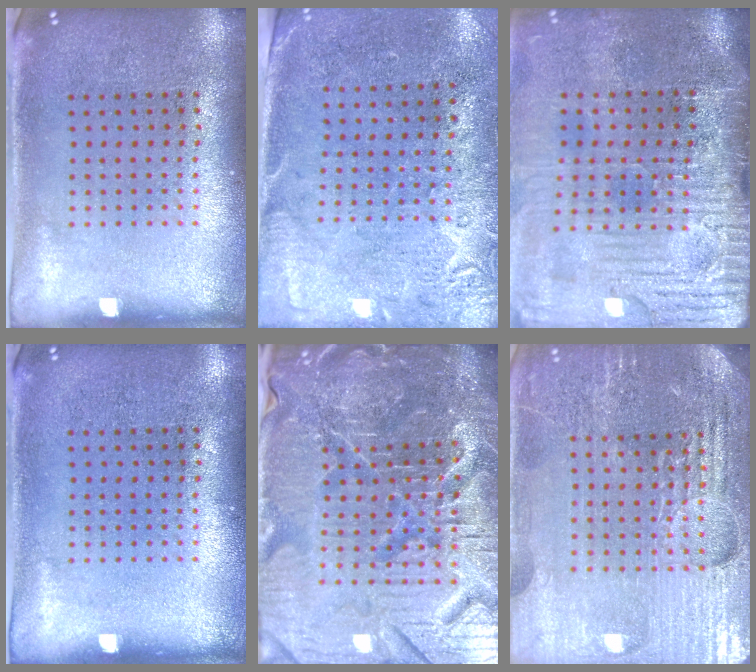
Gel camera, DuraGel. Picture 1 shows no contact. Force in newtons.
{"total": 2.7, "press": 2.3, "slide": 1.4}
{"total": 4.6, "press": 4.0, "slide": 2.3}
{"total": 0.0}
{"total": 7.2, "press": 6.4, "slide": 3.4}
{"total": 5.1, "press": 4.8, "slide": 1.9}